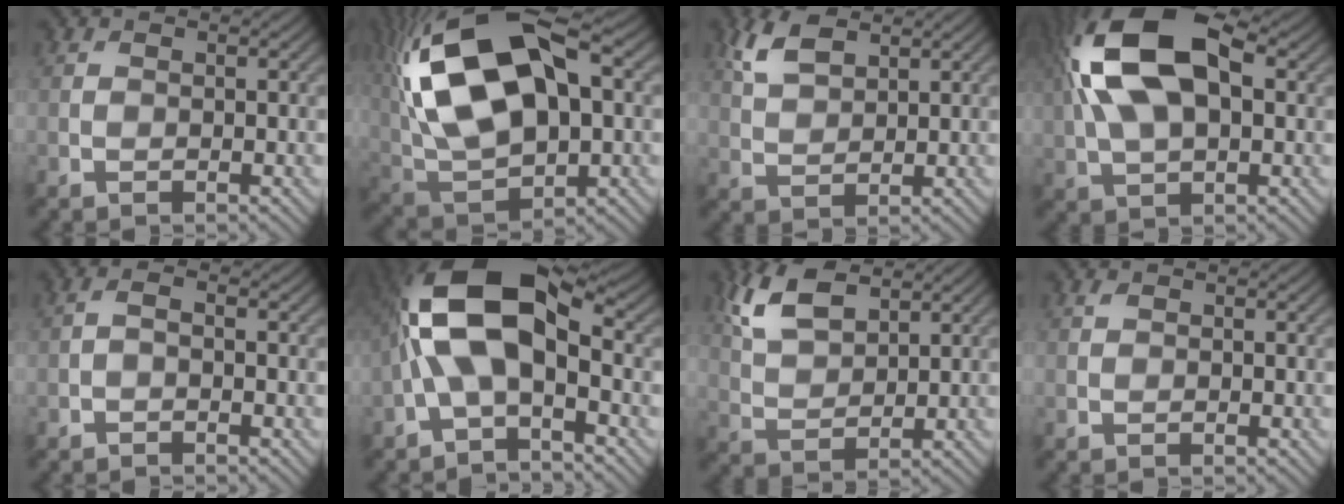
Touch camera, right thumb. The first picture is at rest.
{"total": 20.5, "force": [5.4, 11.0, 16.4], "torque": [-0.334, 0.025, 0.087]}
{"total": 5.3, "force": [3.2, 2.4, 3.5], "torque": [-0.090, 0.006, 0.068]}
{"total": 16.2, "force": [3.8, 8.6, 13.2], "torque": [-0.278, 0.029, 0.055]}
{"total": 1.3, "force": [-0.5, 0.5, 1.1], "torque": [-0.025, 0.002, -0.014]}
{"total": 13.3, "force": [0.4, 6.1, 11.8], "torque": [-0.240, 0.028, -0.007]}
{"total": 8.0, "force": [4.6, 3.7, 5.4], "torque": [-0.134, 0.007, 0.093]}
{"total": 0.5, "force": [0.3, 0.2, 0.4], "torque": [-0.010, 0.001, 0.007]}